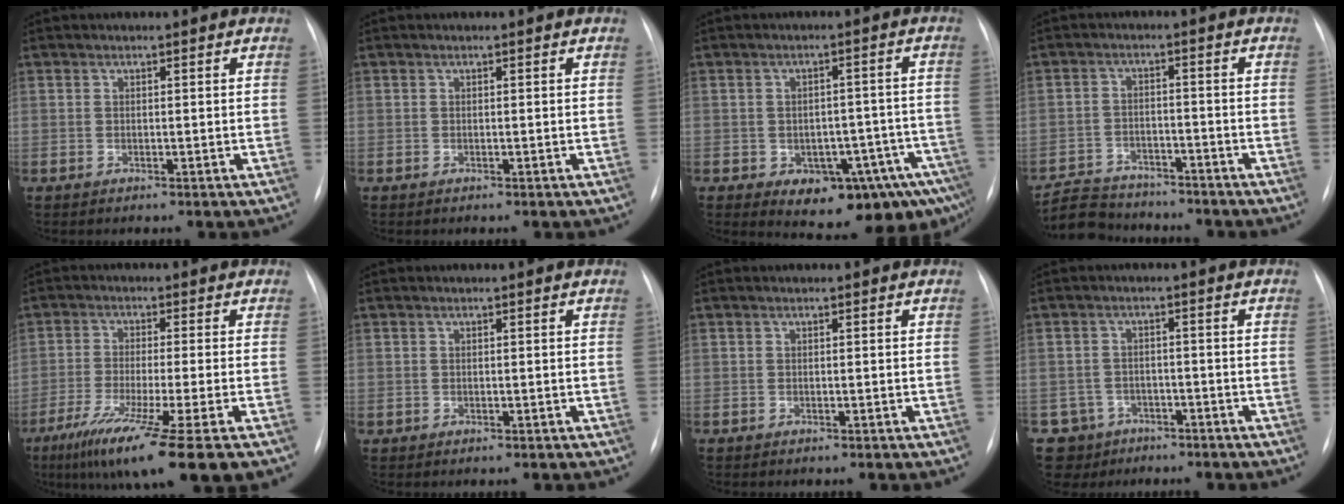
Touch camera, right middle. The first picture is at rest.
{"total": 0.0}
{"total": 12.9, "force": [-6.9, 5.6, 9.3], "torque": [-0.090, 0.023, -0.081]}
{"total": 9.0, "force": [-8.4, 3.0, 1.6], "torque": [-0.032, 0.007, -0.130]}
{"total": 14.0, "force": [-8.4, -0.7, 11.1], "torque": [-0.177, -0.048, -0.136]}
{"total": 0.0}
{"total": 0.0}
{"total": 6.1, "force": [-3.8, 4.8, -0.4], "torque": [0.007, 0.010, -0.057]}